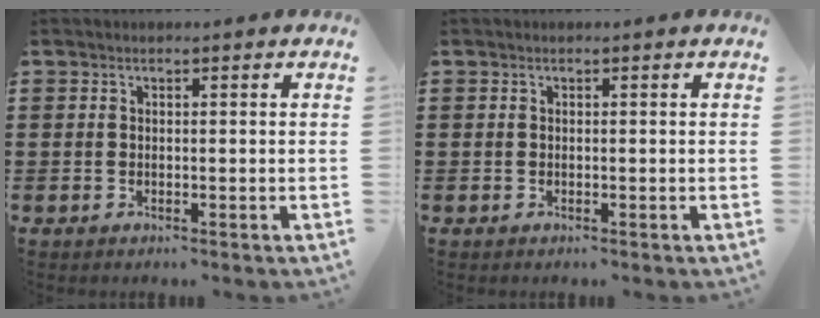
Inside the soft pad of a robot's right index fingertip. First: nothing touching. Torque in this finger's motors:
{"motor_torque": [-0.21, 0.48, 0.00, 0.00]}